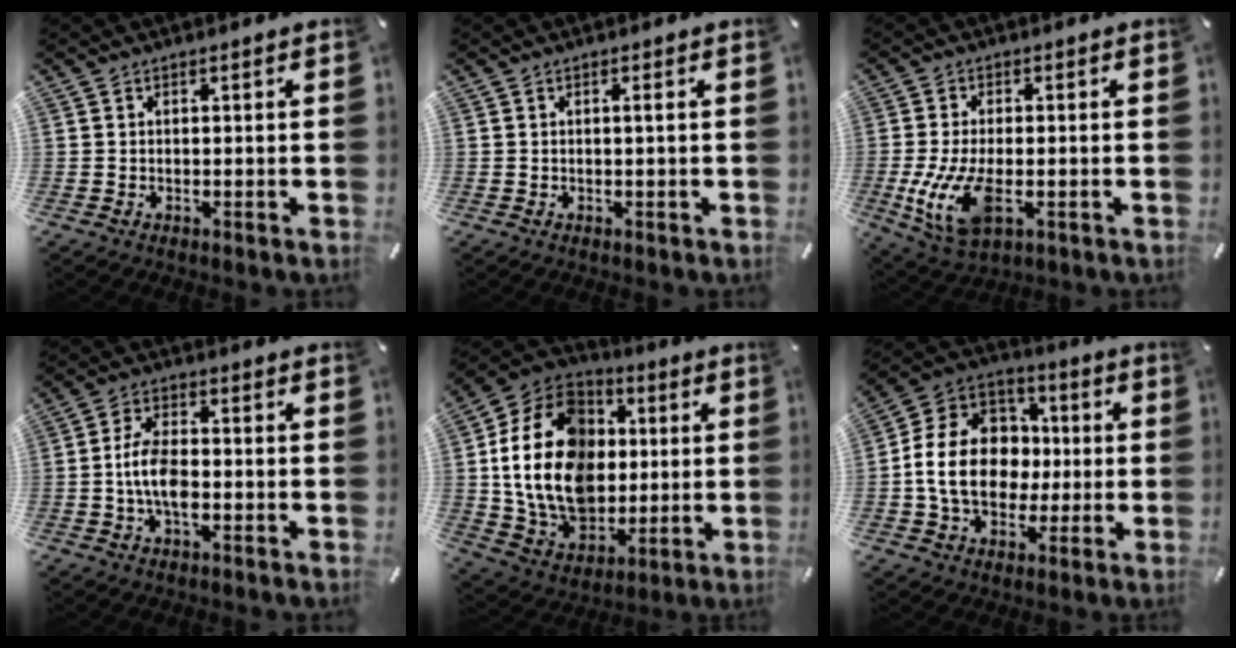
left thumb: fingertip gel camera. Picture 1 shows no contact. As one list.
[{"total": 1.1, "force": [0.1, 0.0, 1.1], "torque": [-0.019, 0.000, -0.001]}, {"total": 12.1, "force": [-2.4, 6.2, 10.1], "torque": [-0.223, -0.014, -0.038]}, {"total": 8.0, "force": [-1.7, 4.2, 6.6], "torque": [-0.137, 0.010, -0.033]}, {"total": 22.2, "force": [1.4, 17.5, 13.7], "torque": [-0.283, 0.002, 0.030]}, {"total": 16.4, "force": [-2.1, 13.8, 8.7], "torque": [-0.183, 0.022, -0.034]}]